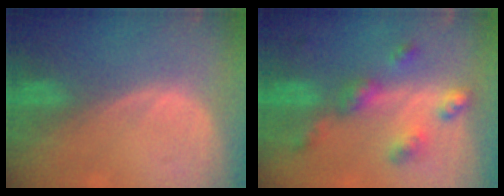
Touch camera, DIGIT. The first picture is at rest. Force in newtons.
{"total": 6.8, "press": 6.0, "slide": 3.3}